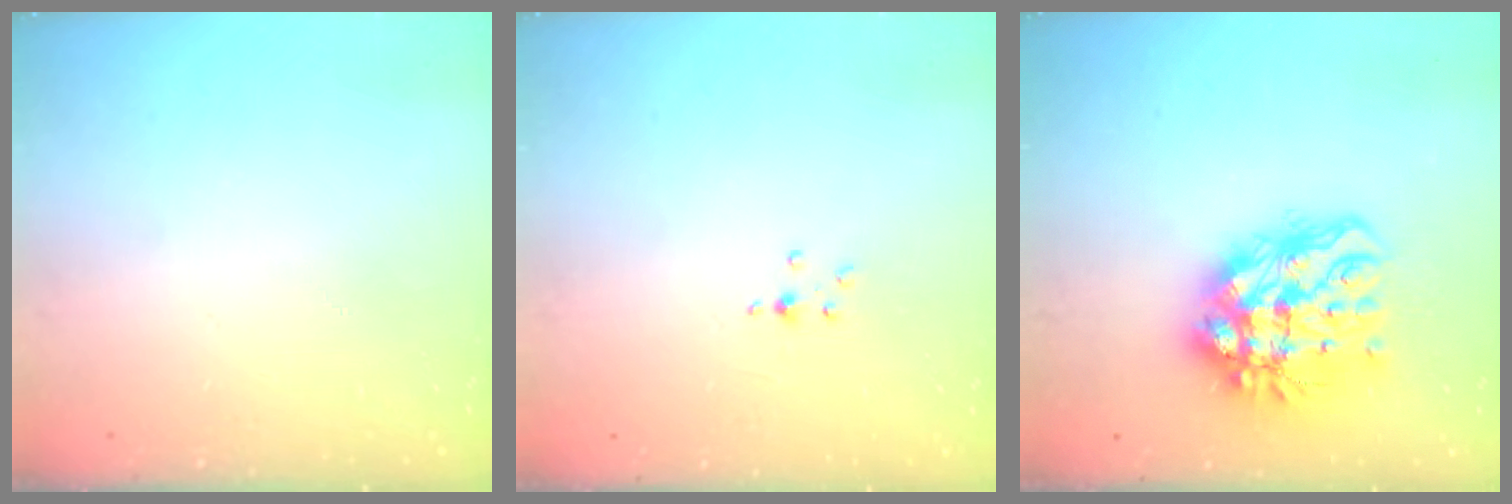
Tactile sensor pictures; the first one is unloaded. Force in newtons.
{"total": 2.0, "press": 2.0, "slide": 0.3}
{"total": 16.7, "press": 16.7, "slide": 1.4}